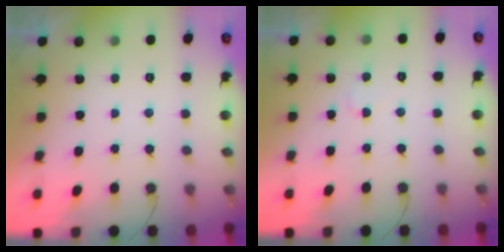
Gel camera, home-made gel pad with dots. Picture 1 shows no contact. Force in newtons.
{"total": 2.9, "press": 2.9, "slide": 0.2}